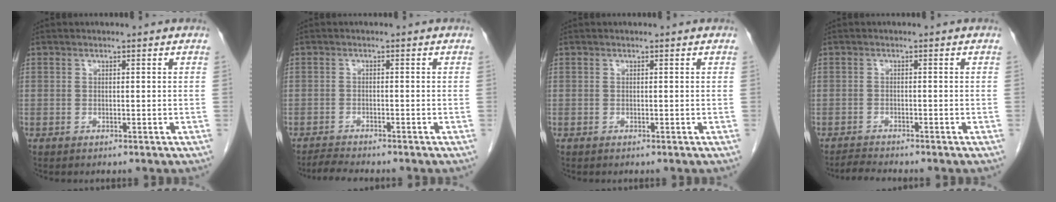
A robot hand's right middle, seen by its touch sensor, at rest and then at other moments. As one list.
[{"total": 2.6, "force": [-2.5, -0.3, 0.6], "torque": [-0.019, -0.015, -0.043]}, {"total": 0.0}, {"total": 2.0, "force": [-1.9, -0.6, 0.1], "torque": [-0.013, -0.015, -0.036]}]